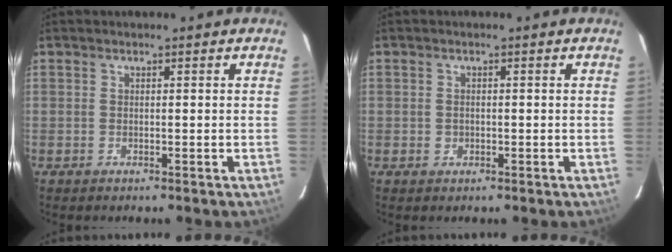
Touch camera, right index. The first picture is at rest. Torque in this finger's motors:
{"motor_torque": [0.27, 0.03, 0.06, 0.01]}